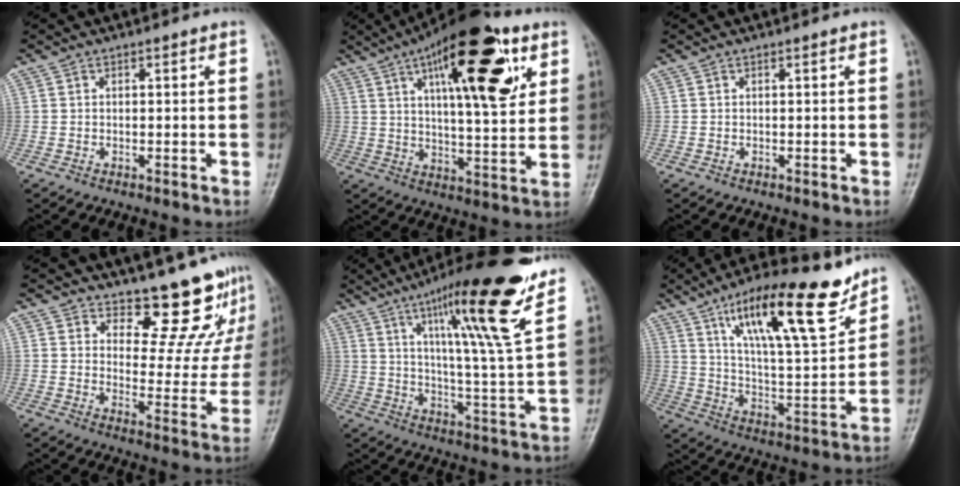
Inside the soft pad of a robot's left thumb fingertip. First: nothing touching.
{"total": 22.0, "force": [9.5, 7.7, 18.3], "torque": [-0.250, -0.022, 0.143]}
{"total": 0.0}
{"total": 12.6, "force": [11.3, 4.5, 3.3], "torque": [0.004, -0.107, 0.143]}
{"total": 20.7, "force": [12.3, 1.6, 16.5], "torque": [-0.235, -0.058, 0.189]}
{"total": 21.3, "force": [13.2, 5.8, 15.7], "torque": [-0.224, -0.058, 0.226]}